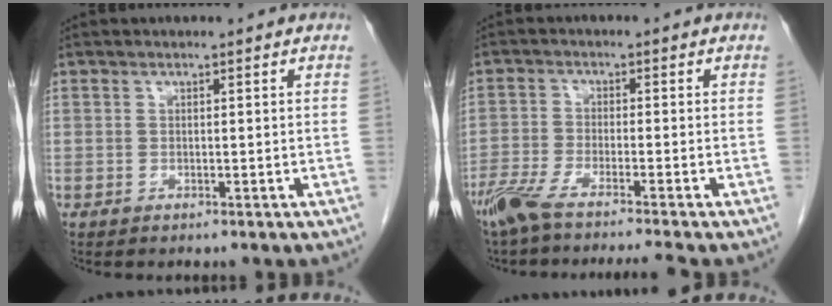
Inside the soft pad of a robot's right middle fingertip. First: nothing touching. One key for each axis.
{"total": 8.8, "fx": -7.4, "fy": -0.8, "fz": 4.8, "tx": -0.080, "ty": -0.020, "tz": -0.126}